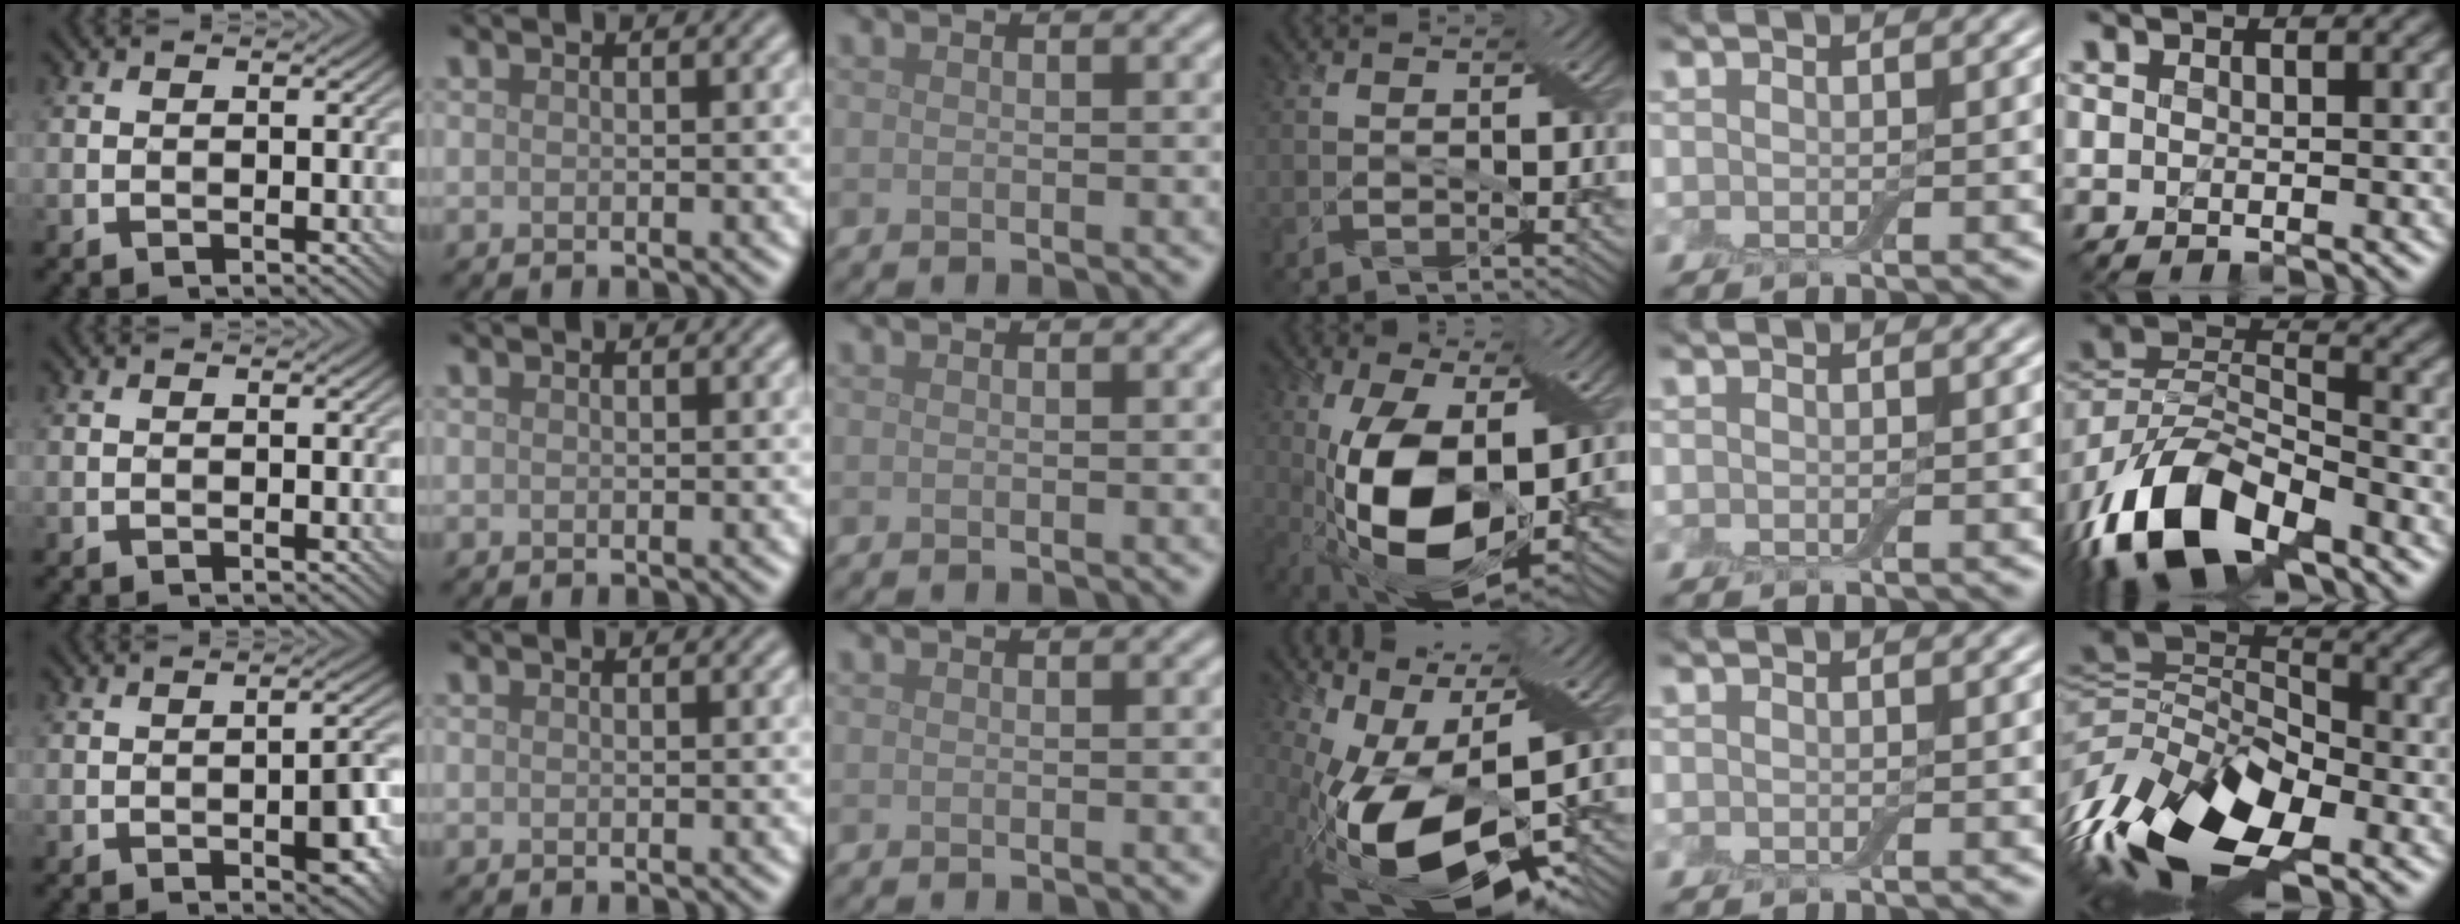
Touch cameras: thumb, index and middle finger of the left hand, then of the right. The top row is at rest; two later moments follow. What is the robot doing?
{"motion": "cut", "object": "aluminum foil"}